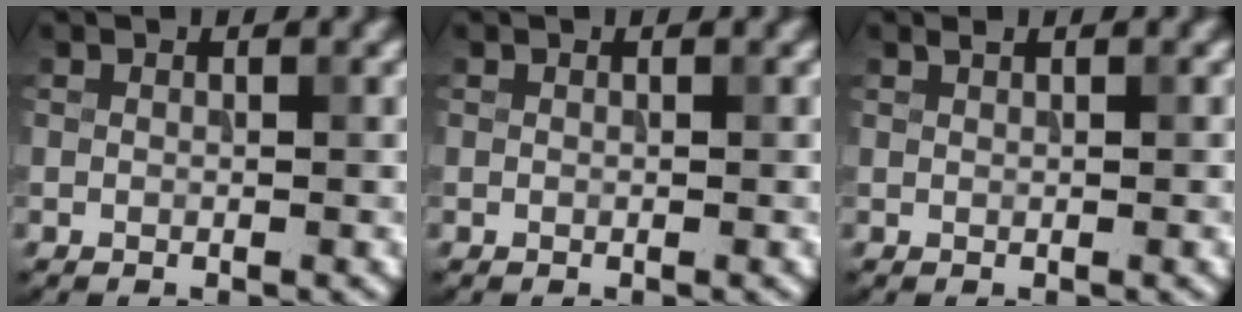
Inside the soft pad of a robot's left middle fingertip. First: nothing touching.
{"total": 0.0}
{"total": 0.8, "force": [0.4, 0.2, 0.7], "torque": [-0.009, 0.002, 0.007]}